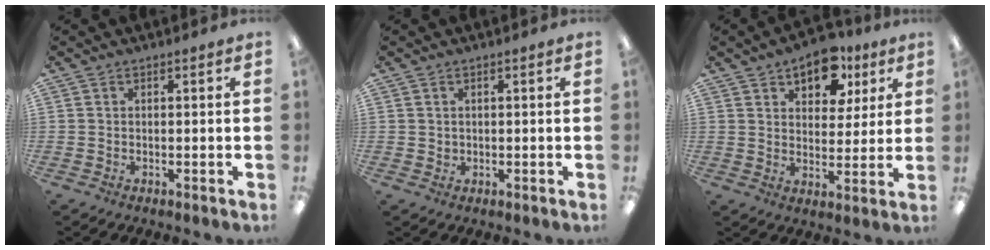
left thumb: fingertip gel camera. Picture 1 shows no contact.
{"total": 1.1, "force": [0.5, 1.0, 0.1], "torque": [-0.004, 0.005, 0.007]}
{"total": 11.0, "force": [7.2, 6.3, 5.4], "torque": [-0.067, -0.030, 0.124]}